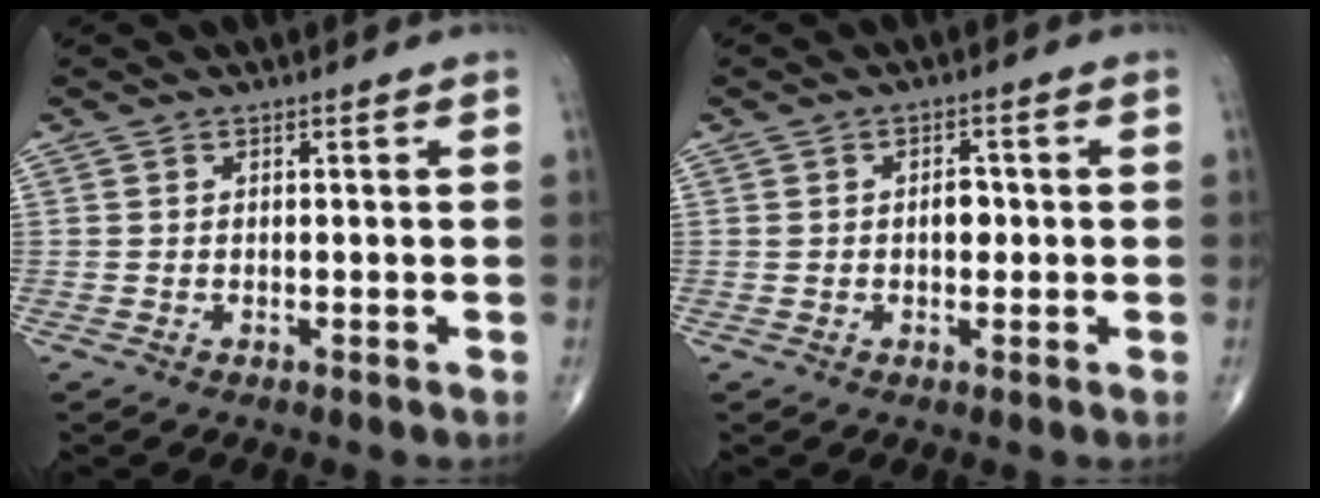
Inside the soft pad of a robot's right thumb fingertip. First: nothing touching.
{"total": 3.0, "force": [0.1, 1.8, 2.3], "torque": [-0.030, 0.007, 0.001]}